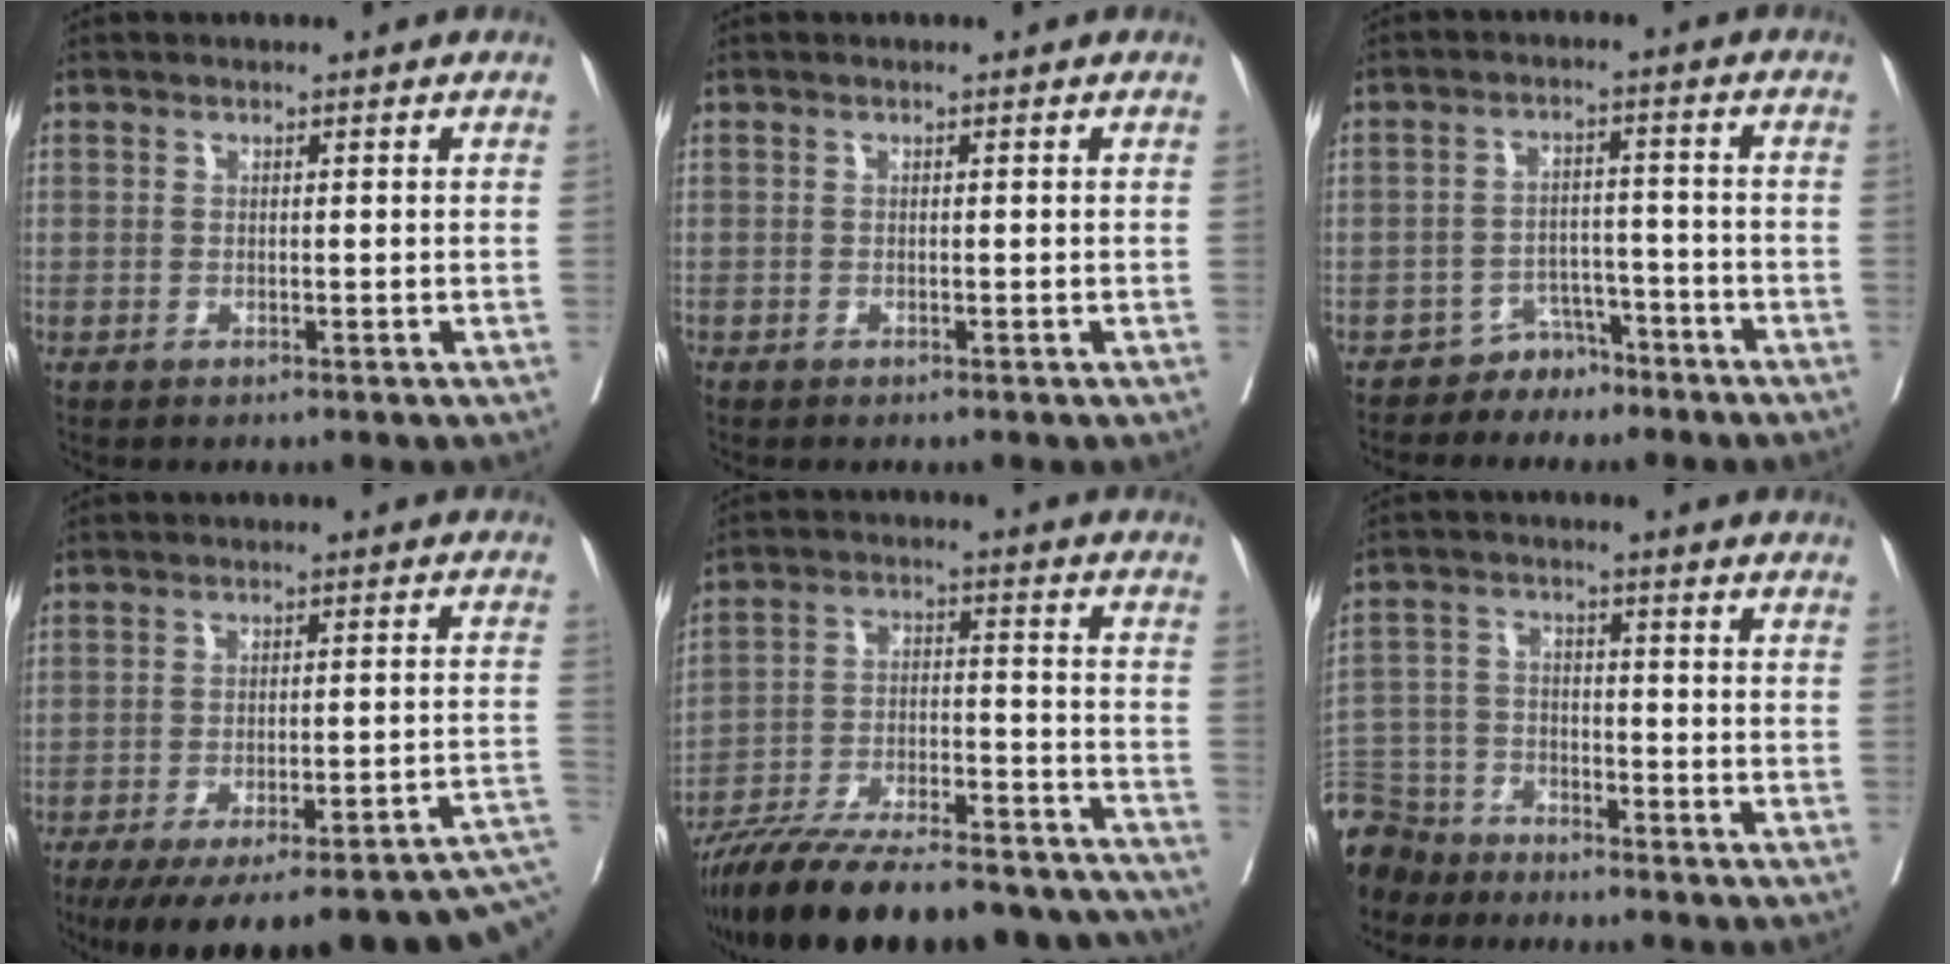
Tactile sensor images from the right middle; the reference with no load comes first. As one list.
[{"total": 0.0}, {"total": 4.4, "force": [-3.6, 2.6, 0.2], "torque": [0.004, 0.014, -0.052]}, {"total": 22.6, "force": [-14.7, 4.8, 16.5], "torque": [-0.189, 0.003, -0.197]}, {"total": 28.8, "force": [-25.5, 5.3, 12.3], "torque": [-0.165, -0.013, -0.374]}, {"total": 11.1, "force": [-9.8, 5.0, 1.3], "torque": [-0.046, 0.005, -0.188]}]